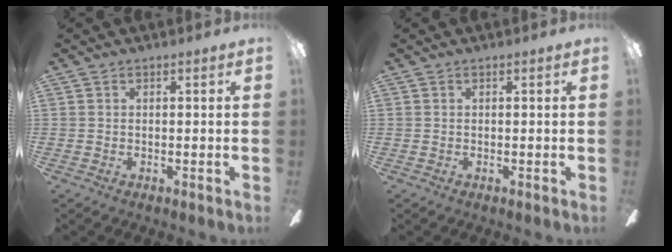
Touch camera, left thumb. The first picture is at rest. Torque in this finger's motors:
{"motor_torque": [0.00, 0.00, 0.00, 0.00, 0.00]}